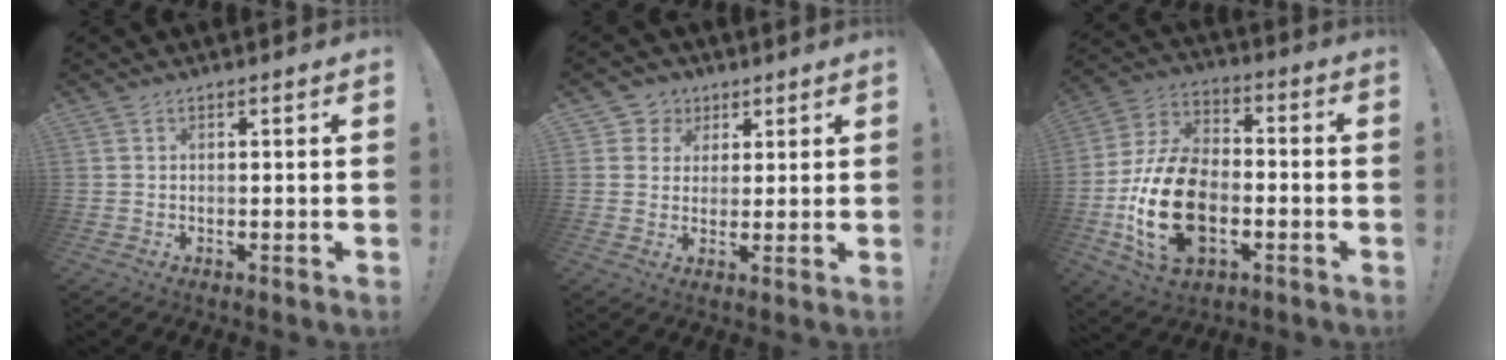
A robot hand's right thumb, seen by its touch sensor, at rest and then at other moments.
{"total": 5.4, "force": [1.9, 5.1, 0.6], "torque": [-0.011, -0.011, 0.037]}
{"total": 22.0, "force": [-6.2, 14.0, 15.8], "torque": [-0.284, 0.033, -0.097]}